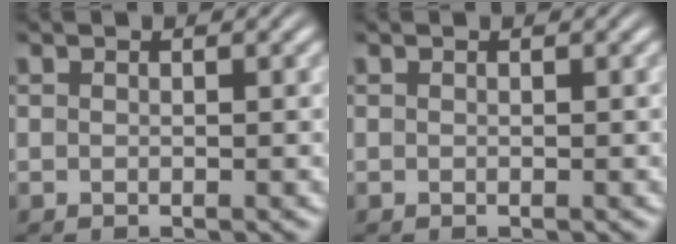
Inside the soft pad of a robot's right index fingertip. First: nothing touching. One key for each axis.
{"total": 0.0}